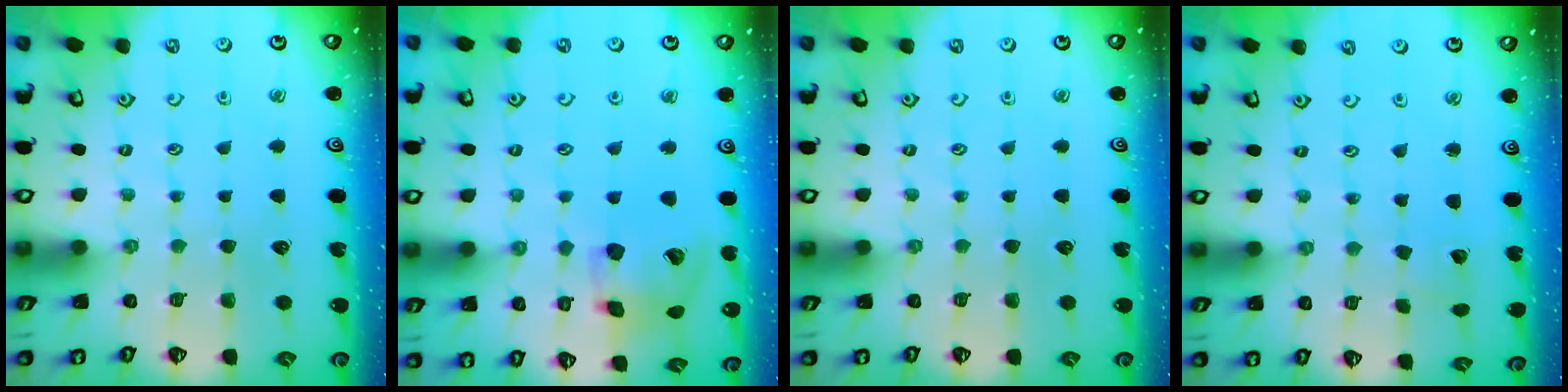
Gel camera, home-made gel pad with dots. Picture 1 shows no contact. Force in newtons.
{"total": 17.4, "press": 17.2, "slide": 2.6}
{"total": 0.0}
{"total": 2.2, "press": 2.2, "slide": 0.2}